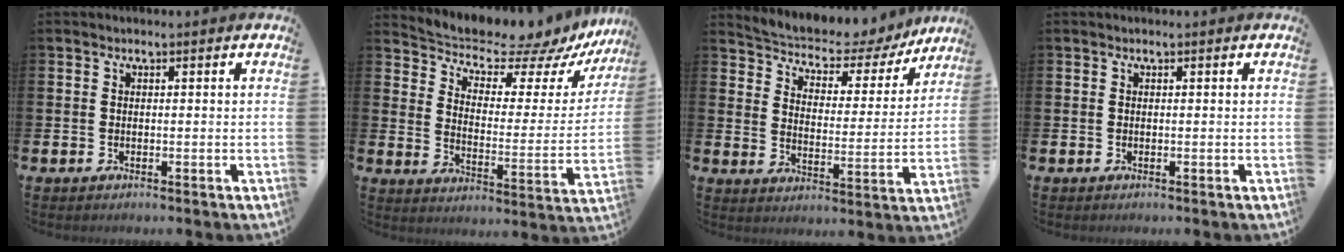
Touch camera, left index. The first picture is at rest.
{"total": 8.7, "force": [7.8, 2.4, 2.9], "torque": [-0.077, -0.060, 0.125]}
{"total": 5.7, "force": [5.4, 1.8, 1.0], "torque": [-0.048, -0.044, 0.087]}
{"total": 0.0}